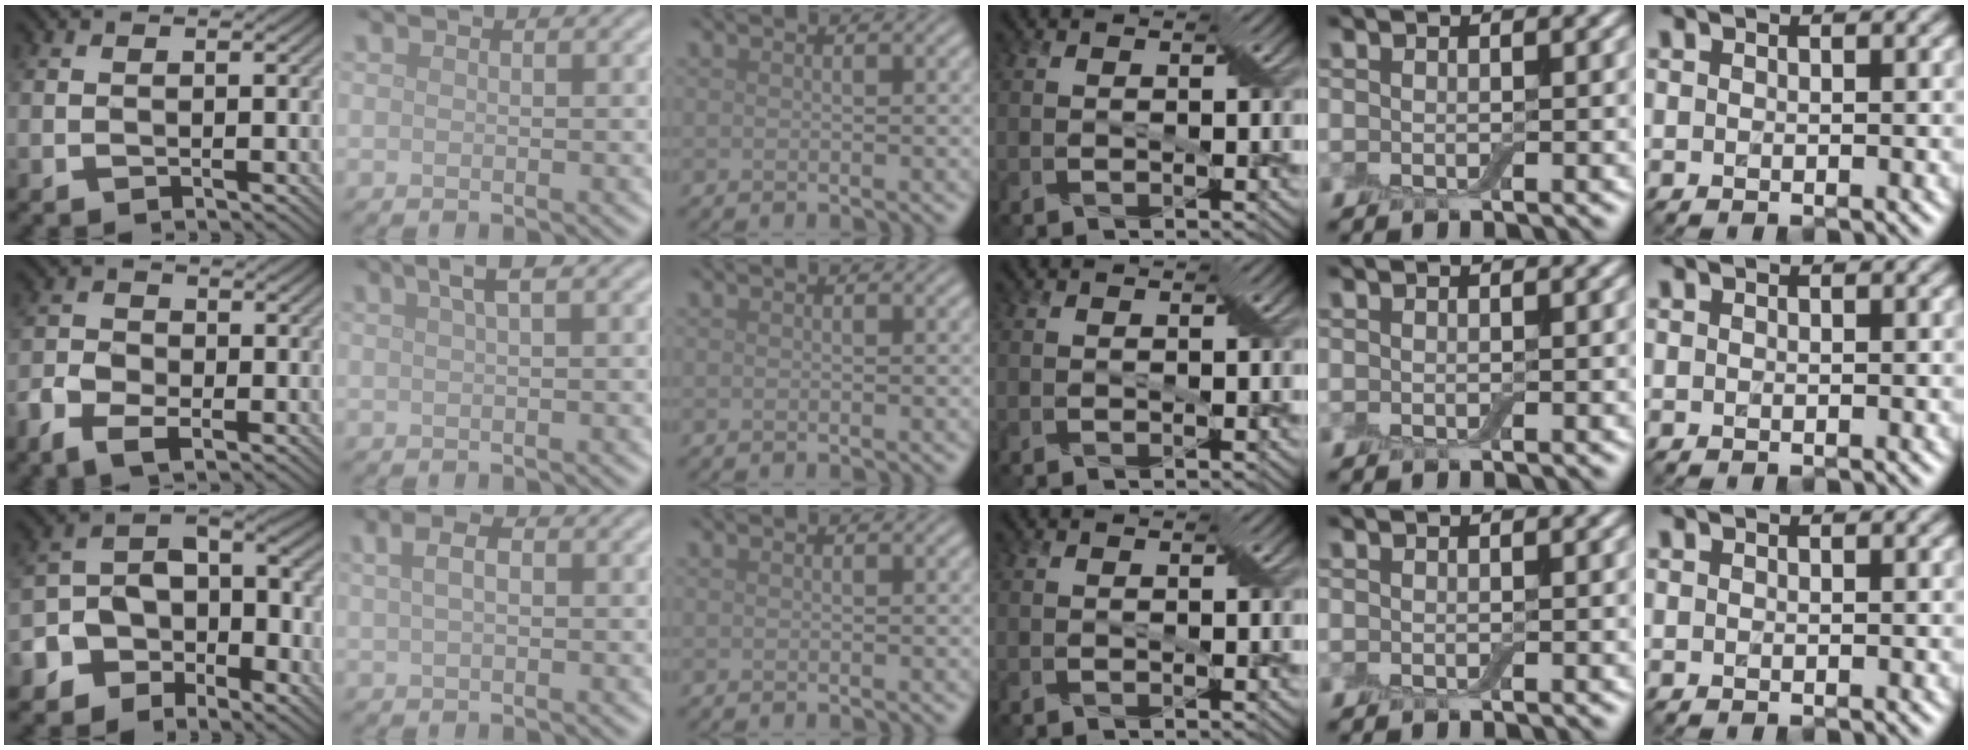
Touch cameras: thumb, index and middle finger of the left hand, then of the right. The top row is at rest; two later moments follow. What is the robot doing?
{"motion": "squeeze", "object": "air blower"}